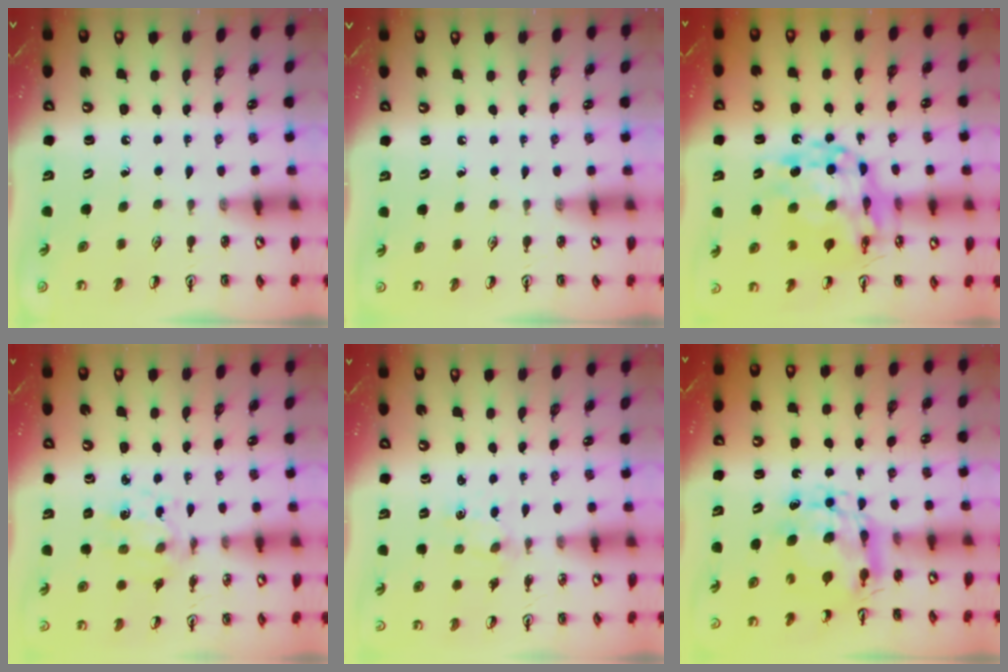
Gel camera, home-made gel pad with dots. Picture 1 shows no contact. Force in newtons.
{"total": 0.0}
{"total": 16.6, "press": 16.5, "slide": 1.8}
{"total": 5.2, "press": 5.0, "slide": 1.5}
{"total": 0.6, "press": 0.6, "slide": 0.2}
{"total": 9.4, "press": 9.4, "slide": 0.8}